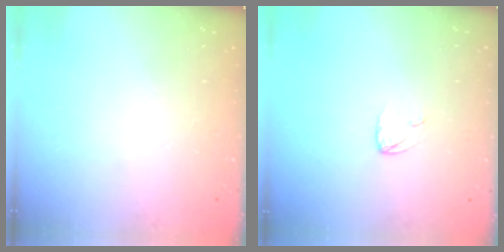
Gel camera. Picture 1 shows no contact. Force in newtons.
{"total": 2.7, "press": 2.7, "slide": 0.2}